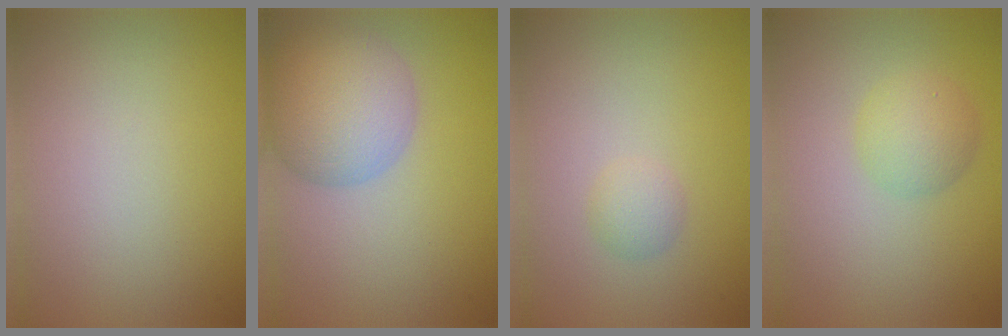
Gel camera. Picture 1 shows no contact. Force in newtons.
{"total": 7.3, "press": 7.3, "slide": 0.5}
{"total": 1.2, "press": 1.2, "slide": 0.0}
{"total": 2.7, "press": 2.7, "slide": 0.1}